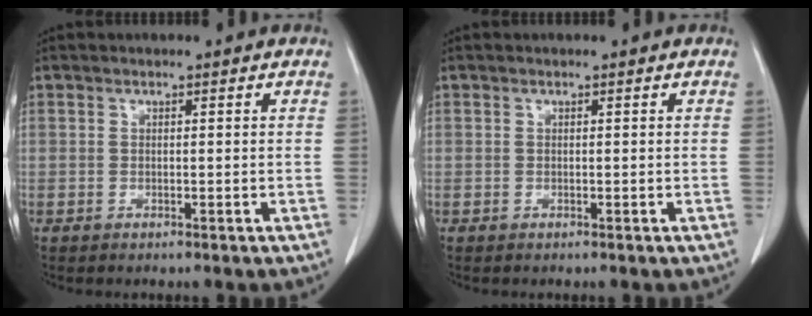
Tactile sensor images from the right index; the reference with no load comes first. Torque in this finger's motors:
{"motor_torque": [0.00, 0.00, 0.00, 0.01]}